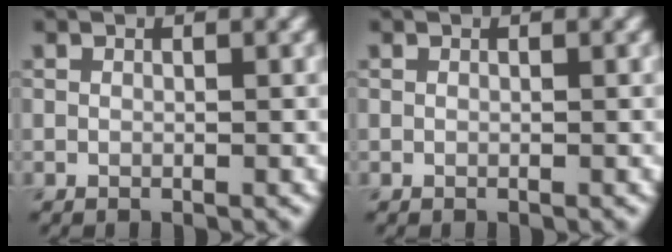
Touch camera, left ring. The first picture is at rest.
{"total": 0.0}